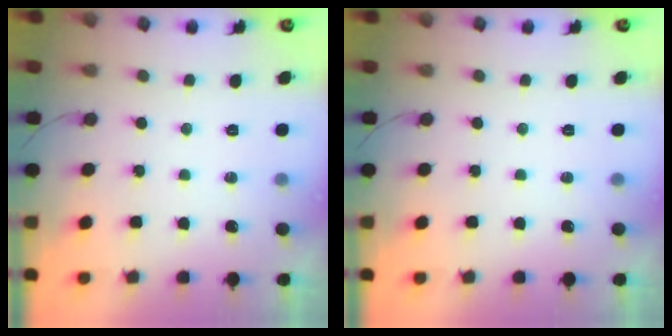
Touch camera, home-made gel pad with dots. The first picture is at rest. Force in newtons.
{"total": 0.0}